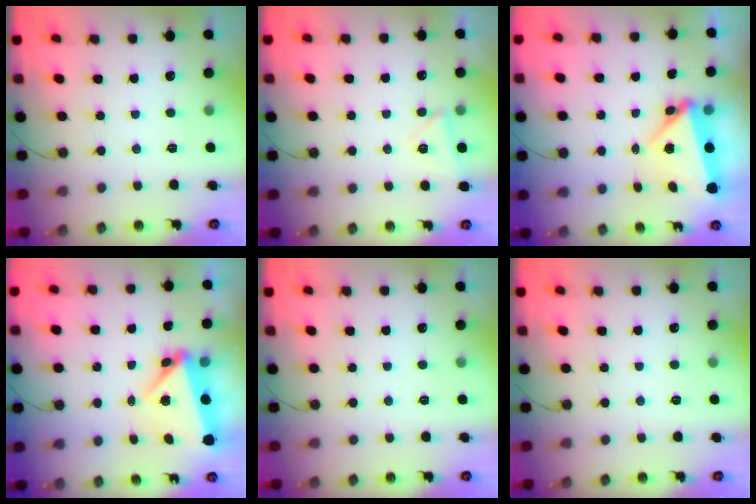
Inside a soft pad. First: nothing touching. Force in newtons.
{"total": 4.4, "press": 3.9, "slide": 2.0}
{"total": 5.8, "press": 5.6, "slide": 1.6}
{"total": 6.8, "press": 5.6, "slide": 3.9}
{"total": 0.0}
{"total": 0.0}